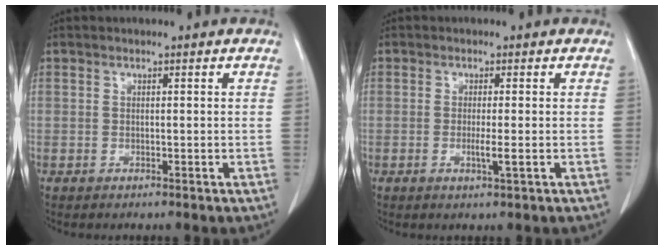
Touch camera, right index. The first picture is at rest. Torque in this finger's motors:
{"motor_torque": [0.66, -0.27, 0.24, 0.06]}